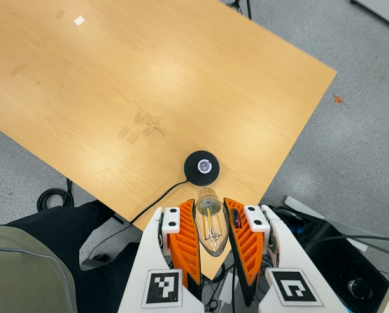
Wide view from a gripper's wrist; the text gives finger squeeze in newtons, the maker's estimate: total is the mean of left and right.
{"total": 21.7, "left": 24.5, "right": 19.0}